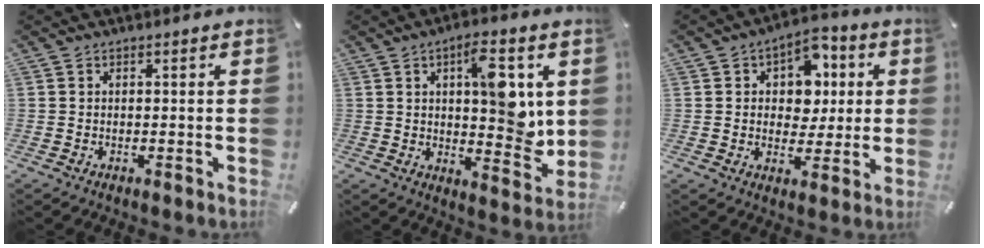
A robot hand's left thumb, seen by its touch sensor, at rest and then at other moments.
{"total": 12.5, "force": [3.4, 5.2, 10.8], "torque": [-0.136, -0.017, 0.054]}
{"total": 9.0, "force": [1.9, 7.8, 4.1], "torque": [-0.054, -0.011, 0.031]}